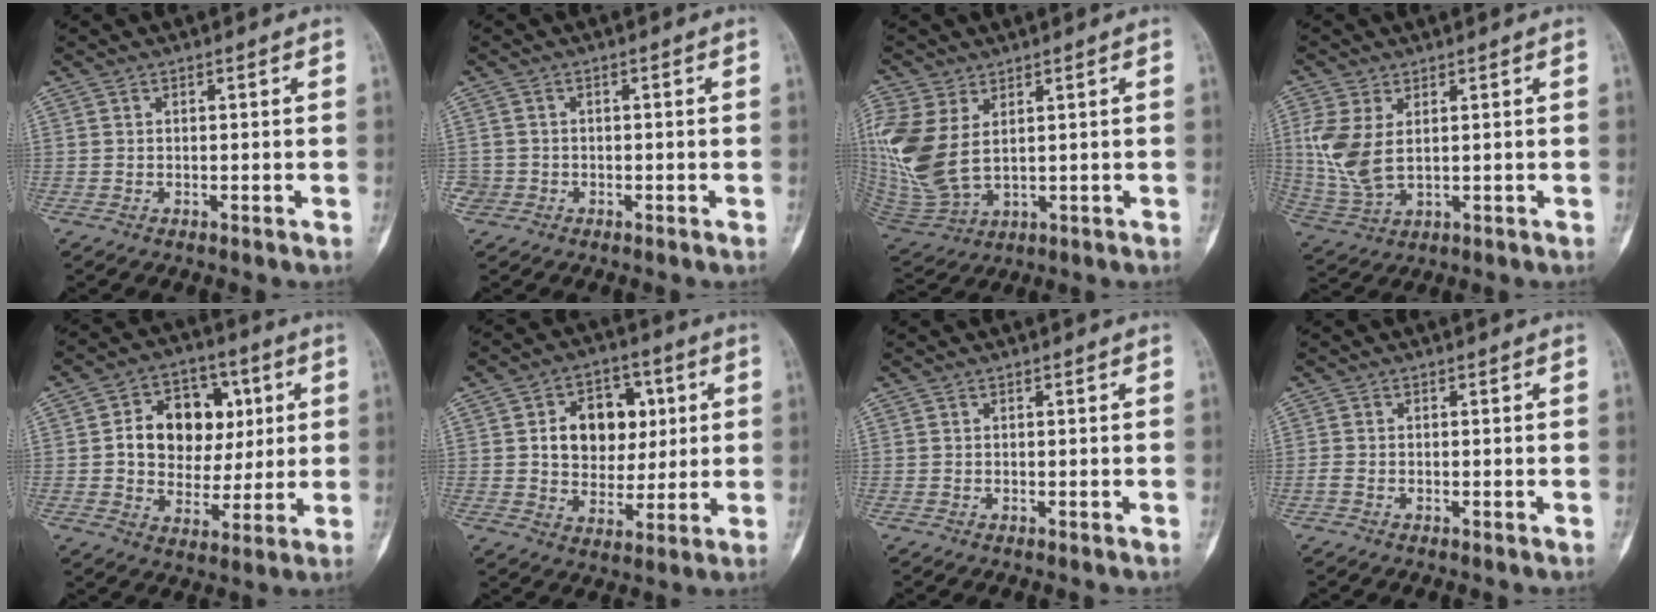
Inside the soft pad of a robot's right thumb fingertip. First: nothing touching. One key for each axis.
{"total": 2.2, "fx": -0.9, "fy": 2.0, "fz": 0.1, "tx": 0.006, "ty": 0.010, "tz": -0.021}
{"total": 14.9, "fx": 3.2, "fy": 9.2, "fz": 11.3, "tx": -0.279, "ty": -0.013, "tz": 0.082}
{"total": 8.9, "fx": 1.6, "fy": 5.1, "fz": 7.2, "tx": -0.169, "ty": -0.005, "tz": 0.048}
{"total": 14.6, "fx": 2.8, "fy": 11.4, "fz": 8.8, "tx": -0.085, "ty": 0.011, "tz": 0.048}
{"total": 13.0, "fx": 2.7, "fy": 9.9, "fz": 8.1, "tx": -0.069, "ty": 0.002, "tz": 0.048}
{"total": 0.0}
{"total": 0.8, "fx": -0.4, "fy": 0.4, "fz": 0.6, "tx": -0.013, "ty": -0.002, "tz": -0.011}